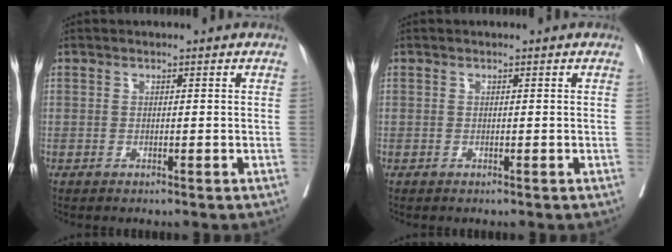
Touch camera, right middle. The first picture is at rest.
{"total": 0.0}